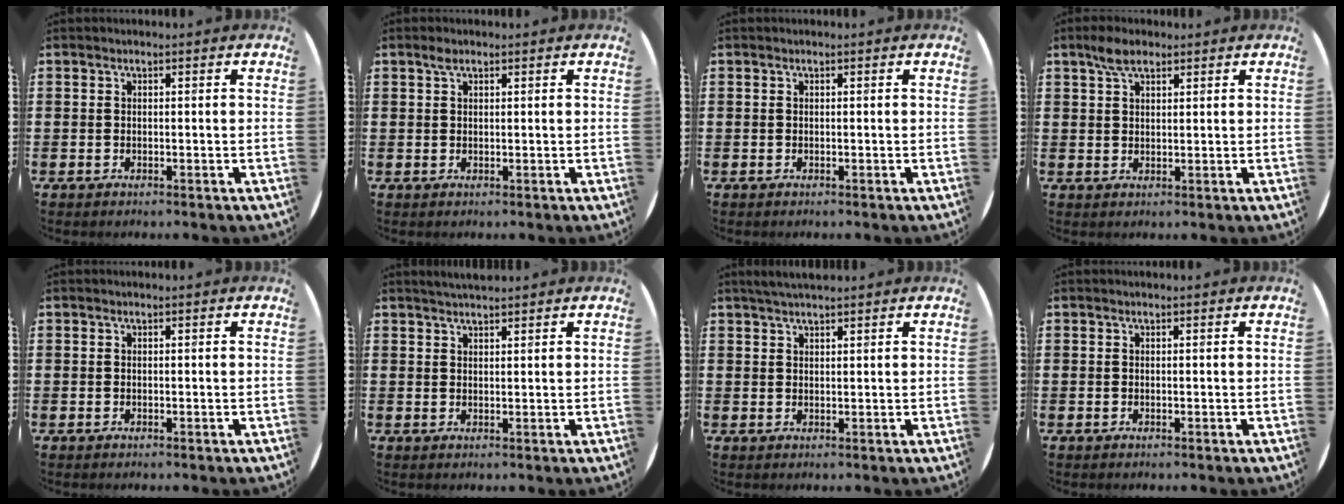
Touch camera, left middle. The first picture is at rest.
{"total": 1.2, "force": [0.8, 0.7, 0.5], "torque": [-0.003, 0.002, 0.012]}
{"total": 0.0}
{"total": 3.6, "force": [2.6, 1.7, 1.8], "torque": [-0.031, 0.005, 0.046]}
{"total": 0.0}
{"total": 2.1, "force": [2.0, 0.2, 0.4], "torque": [-0.009, 0.003, 0.037]}
{"total": 2.1, "force": [2.0, 0.3, 0.7], "torque": [-0.016, 0.005, 0.038]}
{"total": 0.0}